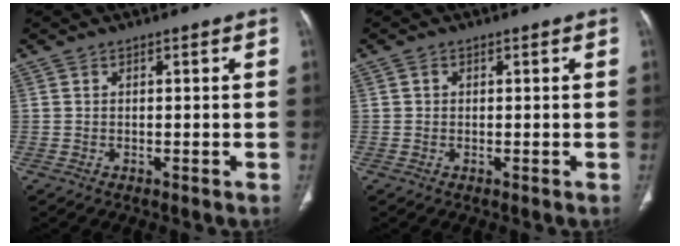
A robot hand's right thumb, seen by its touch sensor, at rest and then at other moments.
{"total": 0.7, "force": [0.1, 0.7, 0.2], "torque": [0.001, 0.002, 0.002]}